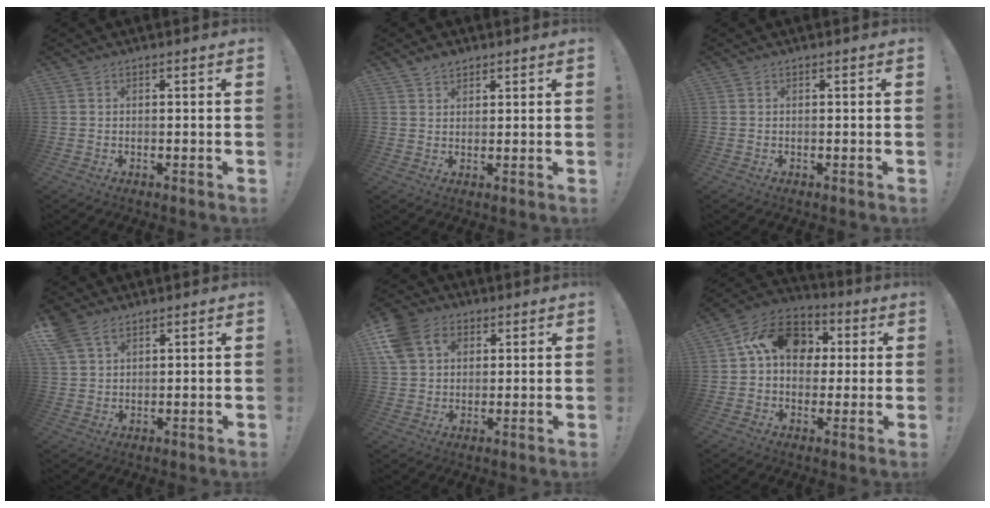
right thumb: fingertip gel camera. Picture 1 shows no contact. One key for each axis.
{"total": 3.0, "fx": 2.4, "fy": 1.7, "fz": 0.7, "tx": -0.008, "ty": -0.012, "tz": 0.043}
{"total": 0.0}
{"total": 6.6, "fx": 4.2, "fy": 3.8, "fz": 3.4, "tx": -0.075, "ty": -0.012, "tz": 0.085}
{"total": 12.0, "fx": 5.1, "fy": 9.2, "fz": 5.8, "tx": -0.114, "ty": -0.015, "tz": 0.101}
{"total": 16.0, "fx": 4.0, "fy": 12.2, "fz": 9.6, "tx": -0.141, "ty": 0.010, "tz": 0.079}